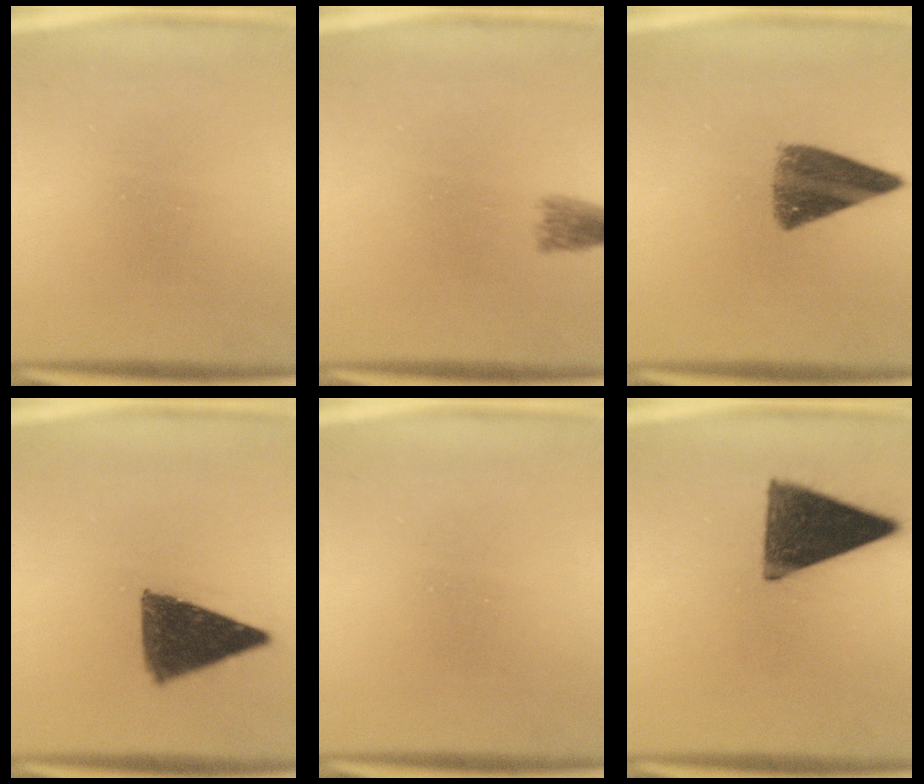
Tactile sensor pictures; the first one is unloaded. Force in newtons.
{"total": 2.0}
{"total": 8.8}
{"total": 9.1}
{"total": 0.0}
{"total": 13.7}